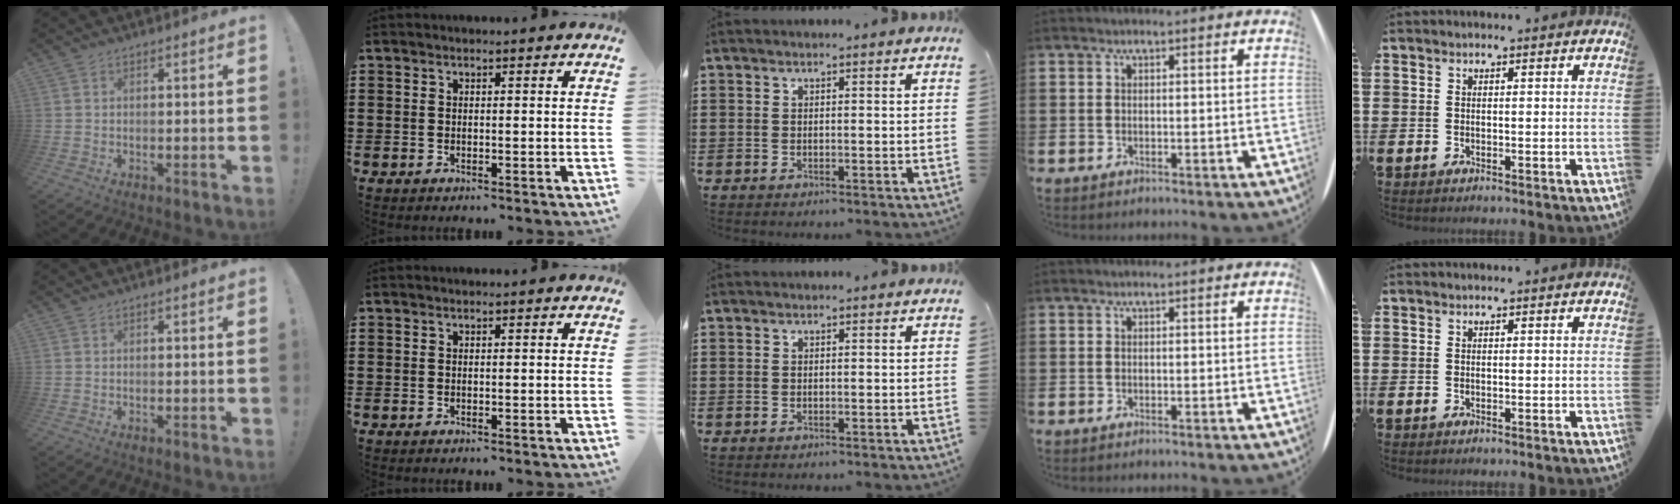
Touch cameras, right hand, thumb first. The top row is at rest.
{}